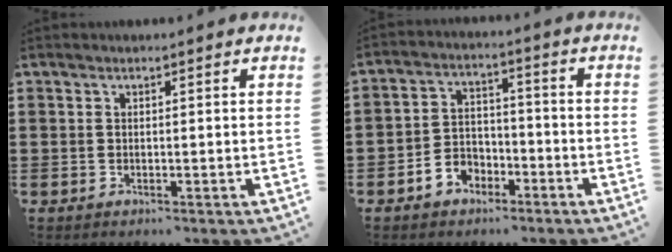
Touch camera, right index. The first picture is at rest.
{"total": 4.4, "force": [-3.0, 3.1, 0.8], "torque": [-0.027, 0.014, -0.062]}